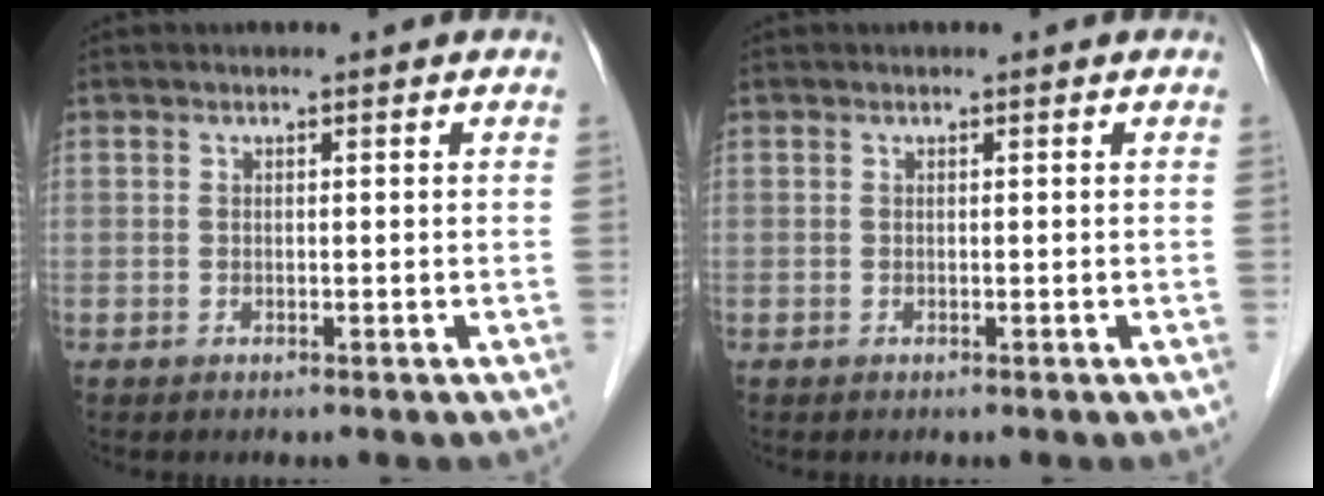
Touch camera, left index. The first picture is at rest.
{"total": 0.0}